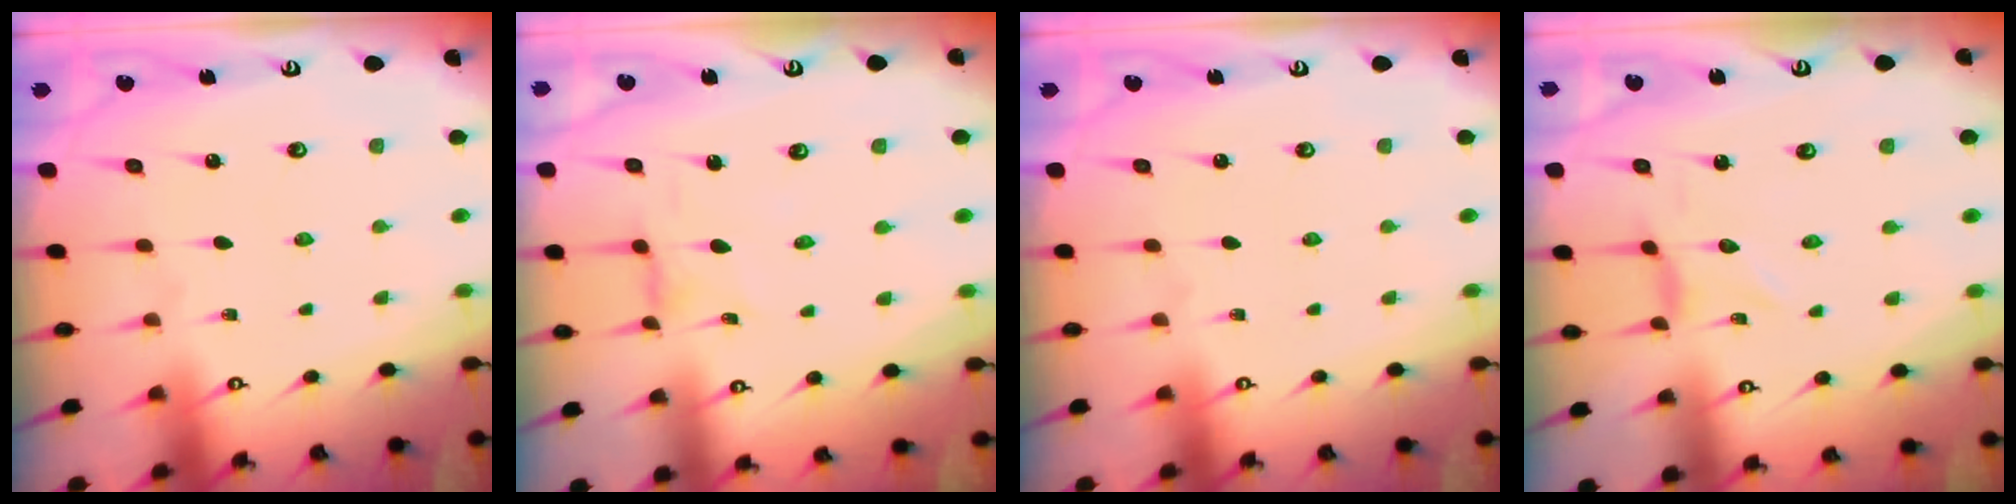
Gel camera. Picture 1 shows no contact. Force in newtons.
{"total": 1.0, "press": 1.0, "slide": 0.3}
{"total": 0.0}
{"total": 0.0}